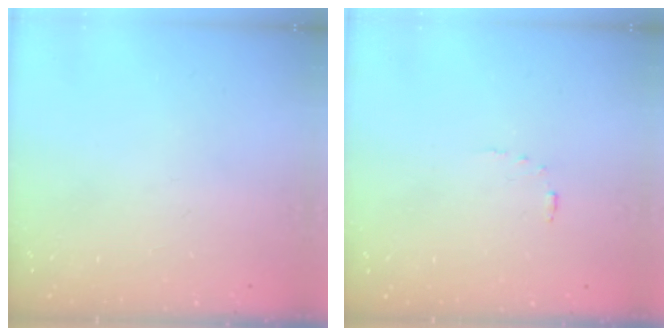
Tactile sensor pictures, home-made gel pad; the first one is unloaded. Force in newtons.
{"total": 2.5, "press": 2.5, "slide": 0.5}